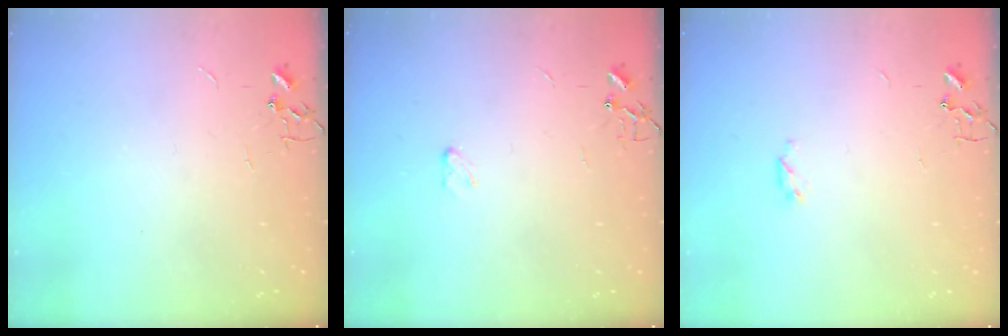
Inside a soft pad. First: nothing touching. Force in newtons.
{"total": 2.9, "press": 2.8, "slide": 0.4}
{"total": 3.5, "press": 3.4, "slide": 0.5}